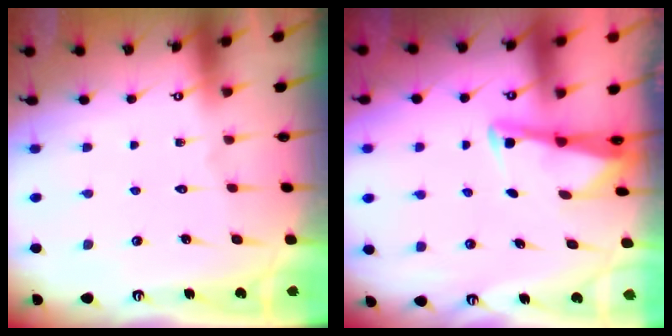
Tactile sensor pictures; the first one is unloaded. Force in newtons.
{"total": 2.7, "press": 2.7, "slide": 0.1}